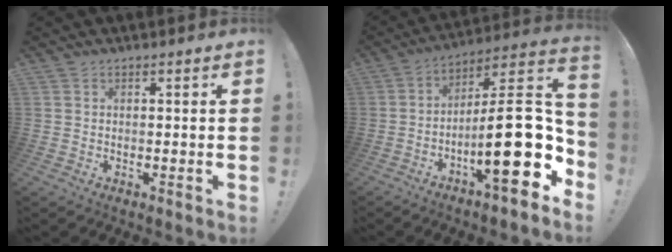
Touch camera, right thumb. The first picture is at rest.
{"total": 24.2, "force": [-5.3, 6.3, 22.7], "torque": [-0.365, 0.020, -0.083]}